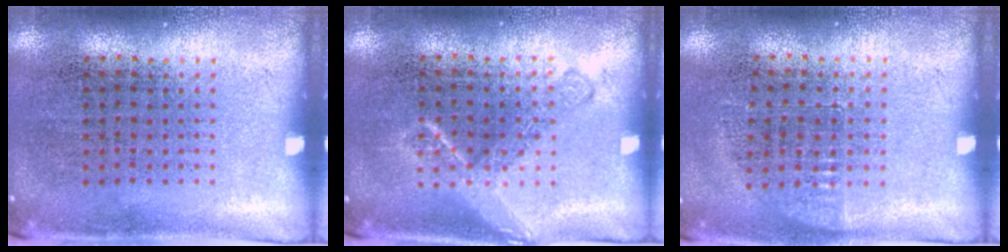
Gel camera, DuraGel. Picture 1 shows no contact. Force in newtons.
{"total": 1.5, "press": 1.5, "slide": 0.2}
{"total": 0.7, "press": 0.7, "slide": 0.2}